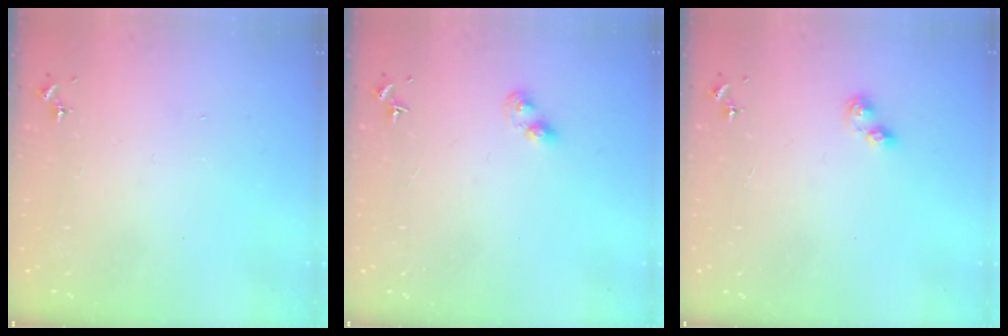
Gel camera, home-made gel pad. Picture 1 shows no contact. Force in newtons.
{"total": 3.3, "press": 3.3, "slide": 0.4}
{"total": 6.2, "press": 6.2, "slide": 0.7}